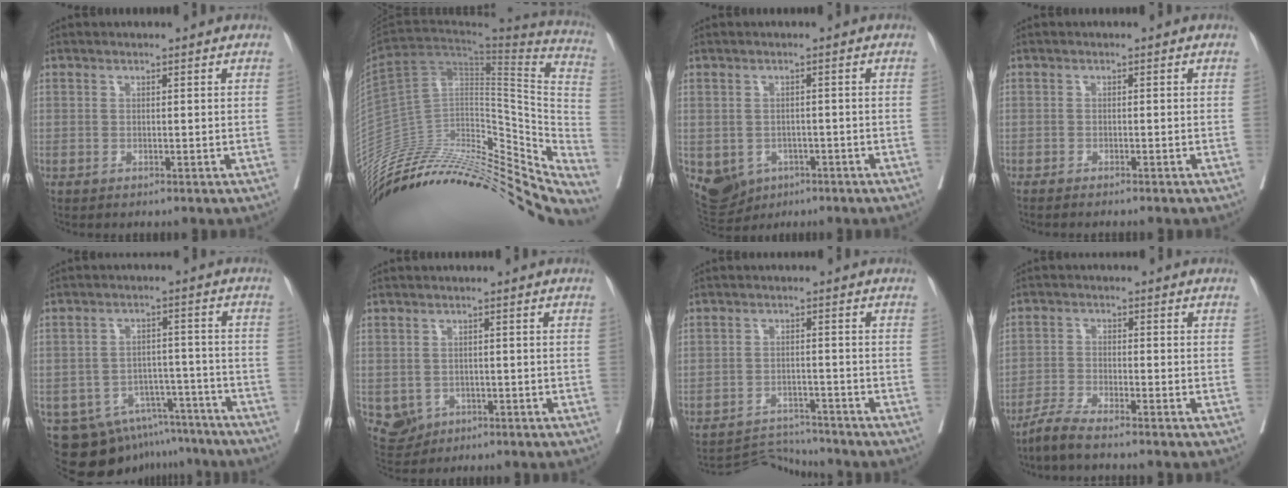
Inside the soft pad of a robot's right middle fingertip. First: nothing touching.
{"total": 38.8, "force": [-32.0, 12.0, 18.5], "torque": [-0.257, -0.012, -0.458]}
{"total": 9.9, "force": [-4.1, 8.4, 3.5], "torque": [-0.091, -0.001, -0.048]}
{"total": 3.6, "force": [-3.1, 0.2, 1.7], "torque": [-0.020, -0.004, -0.040]}
{"total": 13.8, "force": [-10.5, 8.0, 4.1], "torque": [-0.053, 0.033, -0.135]}
{"total": 4.5, "force": [-1.5, 4.2, 1.0], "torque": [-0.015, 0.002, -0.014]}
{"total": 4.6, "force": [-4.1, 0.3, -2.1], "torque": [0.040, 0.010, -0.065]}
{"total": 4.2, "force": [-3.8, -0.1, 1.9], "torque": [-0.040, -0.012, -0.079]}